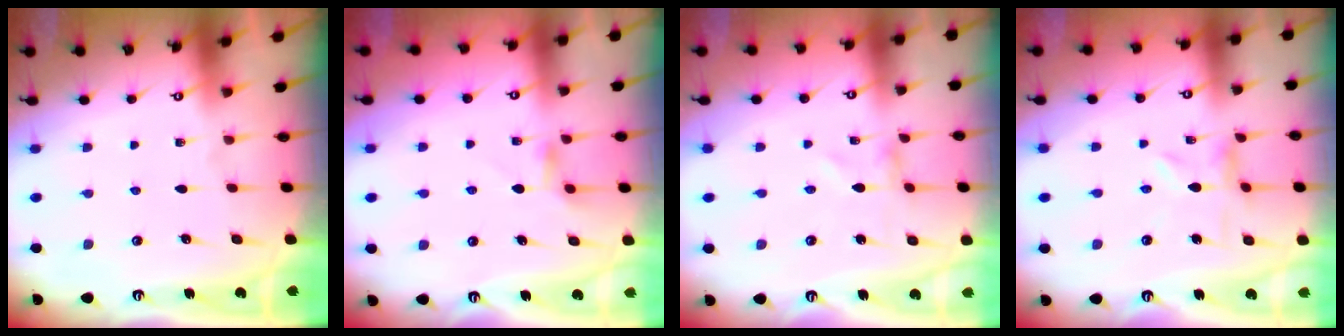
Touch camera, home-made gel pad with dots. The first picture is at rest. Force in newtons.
{"total": 3.8, "press": 3.7, "slide": 0.6}
{"total": 0.0}
{"total": 1.4, "press": 1.4, "slide": 0.3}